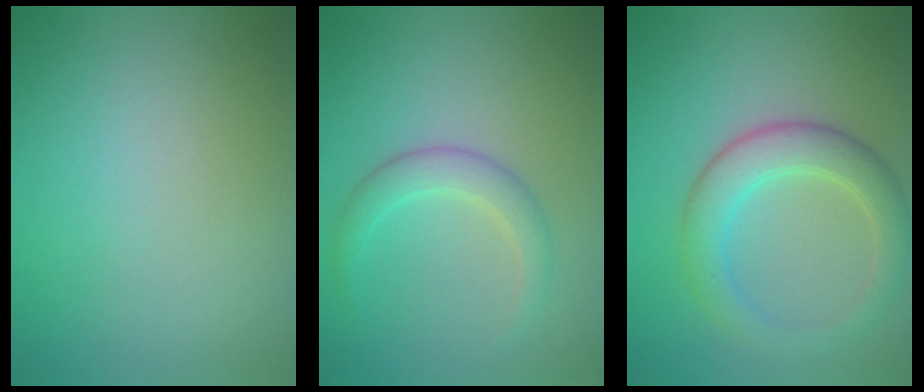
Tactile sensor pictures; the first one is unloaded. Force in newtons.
{"total": 2.5, "press": 2.5, "slide": 0.1}
{"total": 4.8, "press": 4.7, "slide": 0.3}